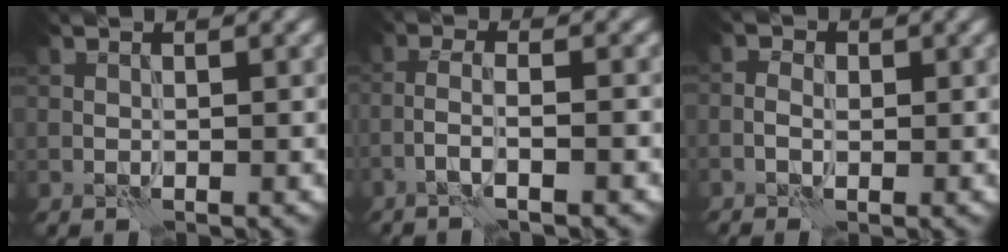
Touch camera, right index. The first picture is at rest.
{"total": 3.1, "force": [-1.6, 0.5, 2.6], "torque": [-0.049, 0.008, -0.039]}
{"total": 2.5, "force": [-0.4, 1.9, 1.7], "torque": [-0.011, 0.011, -0.016]}